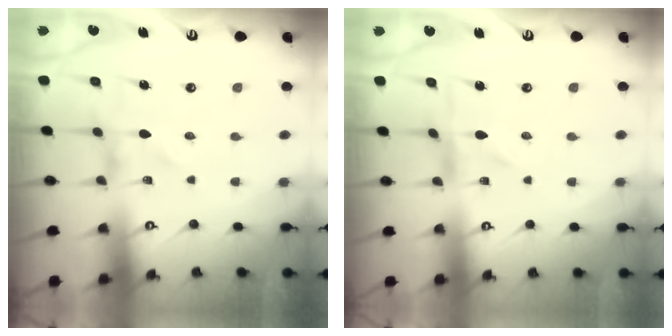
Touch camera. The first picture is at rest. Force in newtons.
{"total": 0.0}